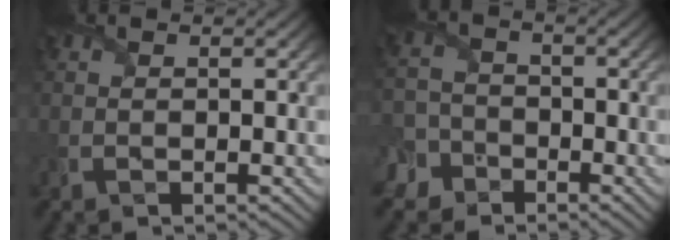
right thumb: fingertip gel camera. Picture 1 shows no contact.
{"total": 6.4, "force": [-3.9, 5.0, 1.4], "torque": [-0.025, -0.016, -0.092]}